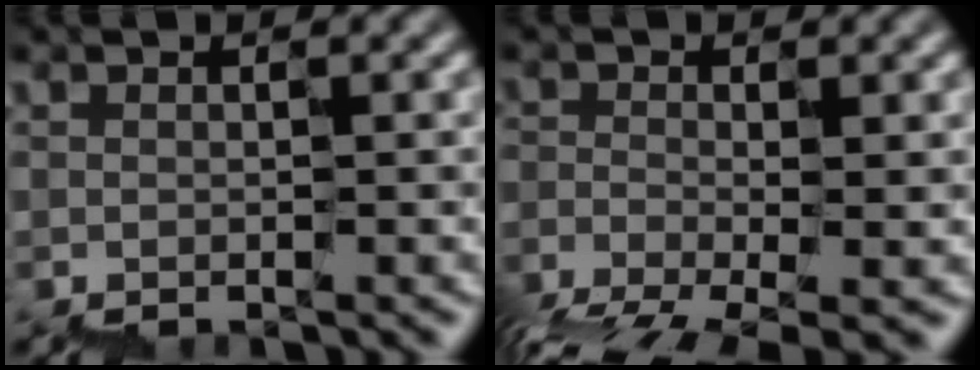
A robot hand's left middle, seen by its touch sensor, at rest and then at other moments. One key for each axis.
{"total": 5.8, "fx": -4.1, "fy": 1.8, "fz": 3.7, "tx": -0.075, "ty": -0.014, "tz": -0.073}